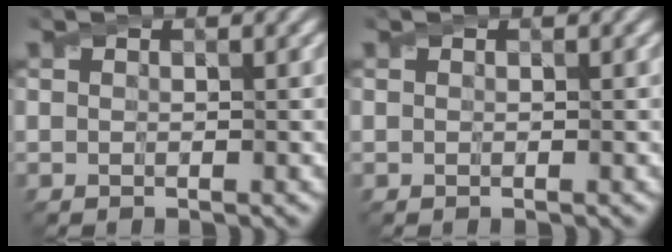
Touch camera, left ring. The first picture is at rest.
{"total": 0.0}